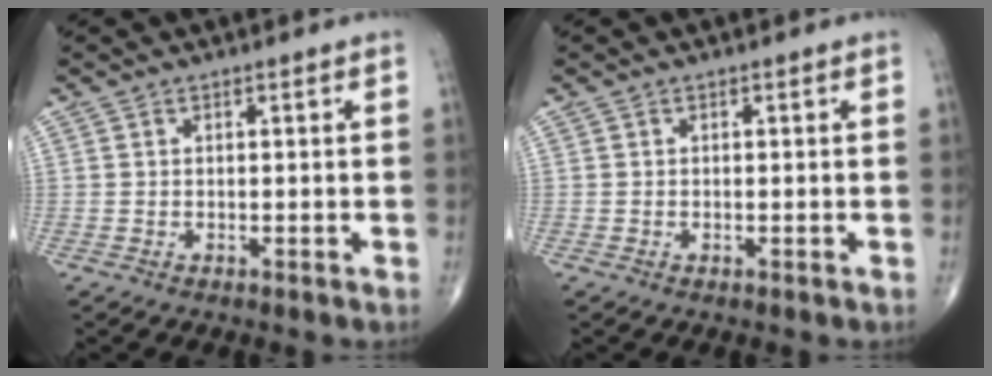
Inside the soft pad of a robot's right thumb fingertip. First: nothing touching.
{"total": 0.0}